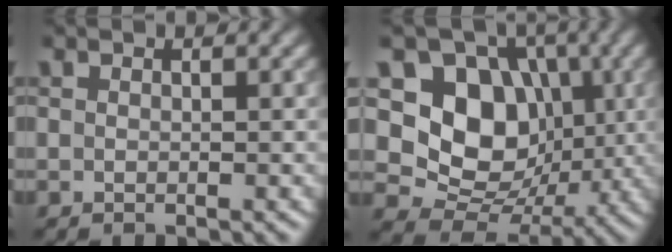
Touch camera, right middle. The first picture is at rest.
{"total": 9.6, "force": [1.6, 7.8, 5.4], "torque": [-0.091, -0.018, 0.013]}